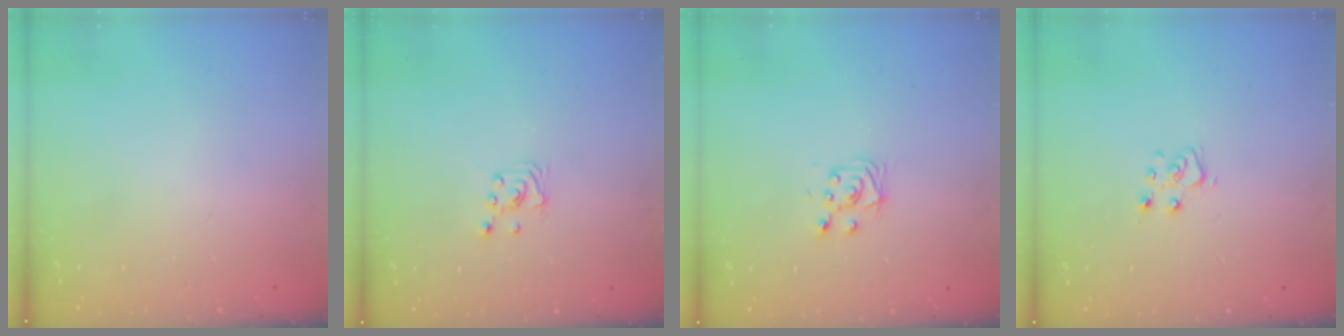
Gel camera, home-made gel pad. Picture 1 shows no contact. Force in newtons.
{"total": 2.1, "press": 2.1, "slide": 0.2}
{"total": 4.9, "press": 4.8, "slide": 0.5}
{"total": 5.7, "press": 5.7, "slide": 0.5}